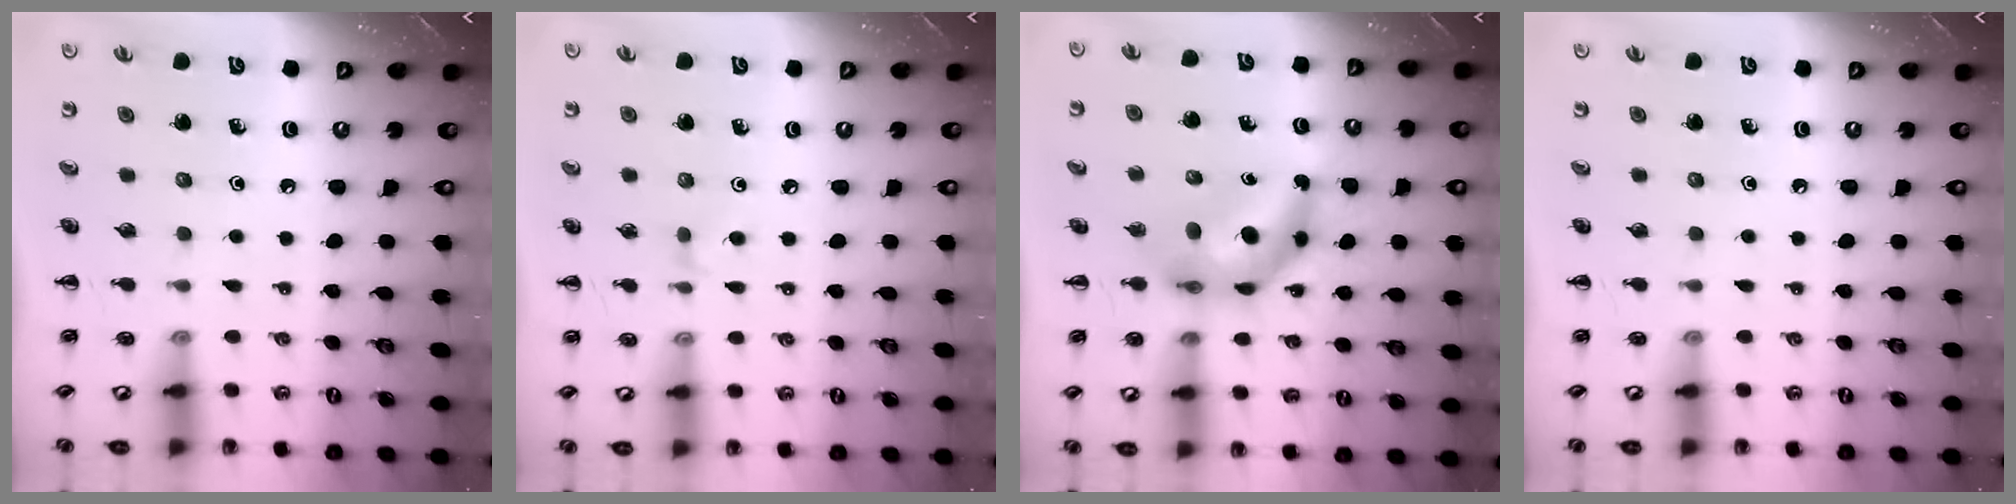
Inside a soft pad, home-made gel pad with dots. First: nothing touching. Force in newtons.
{"total": 3.6, "press": 3.4, "slide": 1.3}
{"total": 7.6, "press": 7.2, "slide": 2.3}
{"total": 0.0}